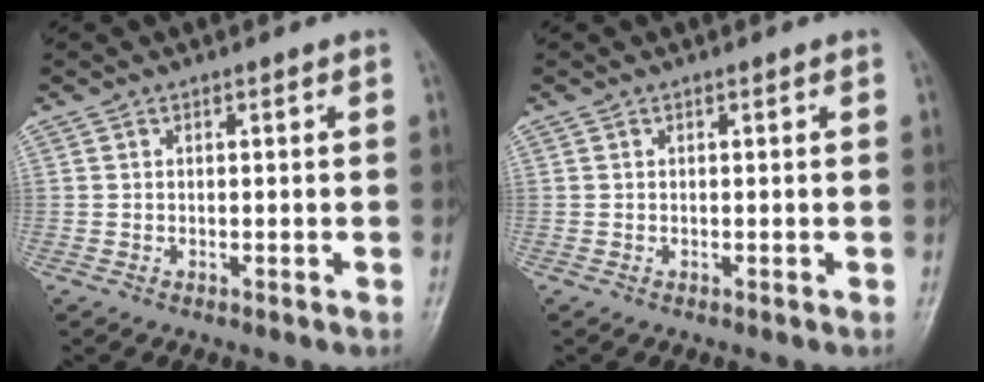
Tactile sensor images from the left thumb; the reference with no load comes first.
{"total": 0.0}